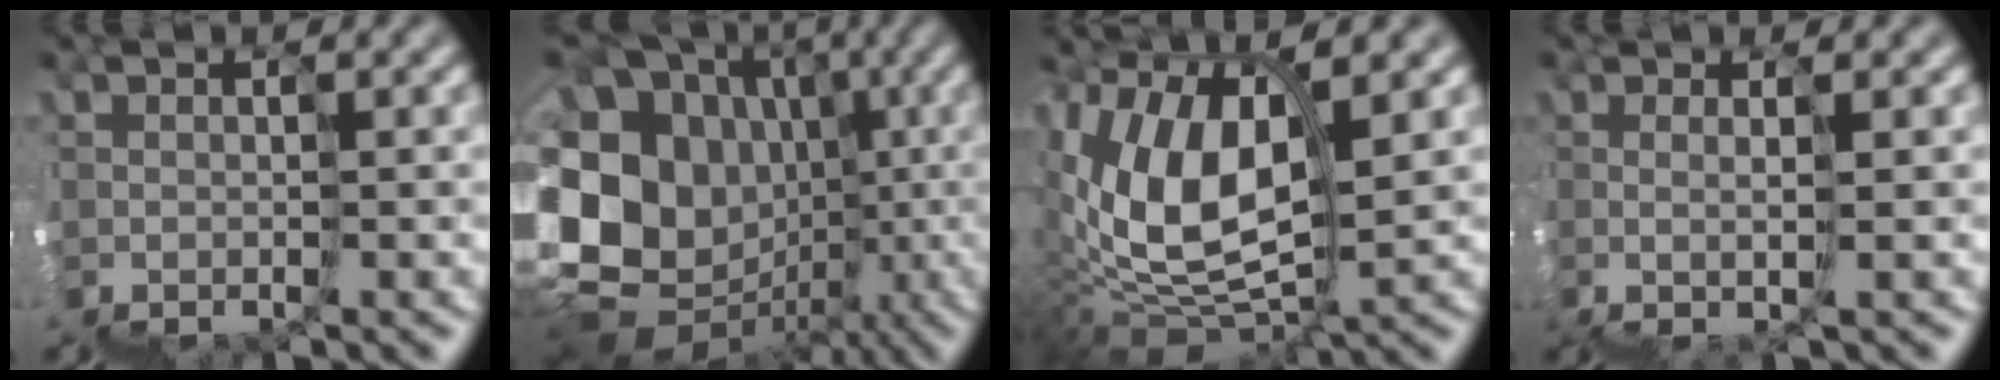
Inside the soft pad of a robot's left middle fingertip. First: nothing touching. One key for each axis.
{"total": 16.9, "fx": -1.9, "fy": 16.1, "fz": 4.7, "tx": -0.093, "ty": 0.032, "tz": -0.066}
{"total": 6.9, "fx": 2.8, "fy": 3.1, "fz": 5.4, "tx": -0.123, "ty": 0.016, "tz": 0.044}
{"total": 1.2, "fx": 0.9, "fy": -0.2, "fz": 0.7, "tx": 0.025, "ty": 0.025, "tz": 0.012}